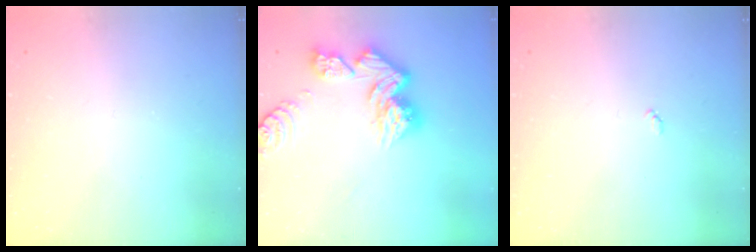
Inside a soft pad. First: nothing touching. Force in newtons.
{"total": 13.6, "press": 13.5, "slide": 1.6}
{"total": 3.1, "press": 3.1, "slide": 0.4}